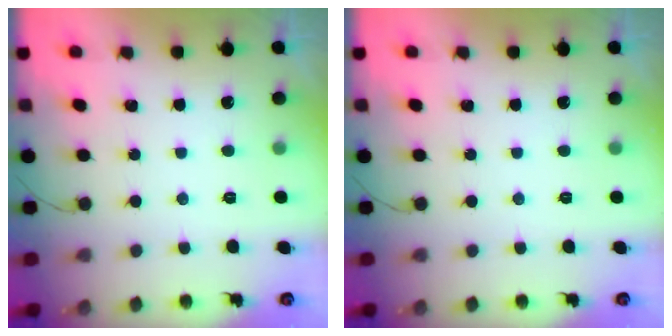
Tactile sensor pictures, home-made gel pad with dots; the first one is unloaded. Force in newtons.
{"total": 0.0}